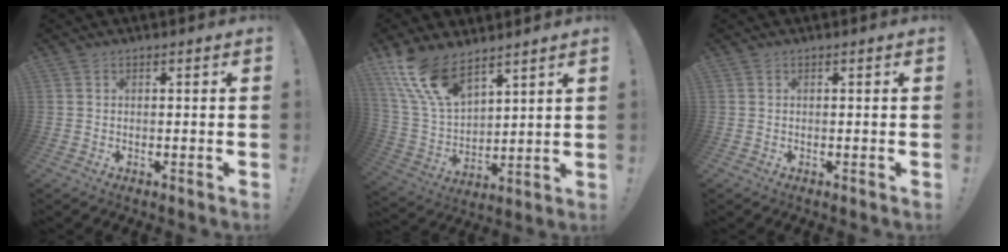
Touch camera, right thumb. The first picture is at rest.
{"total": 15.4, "force": [11.1, 6.8, 8.1], "torque": [-0.190, -0.065, 0.214]}
{"total": 0.0}